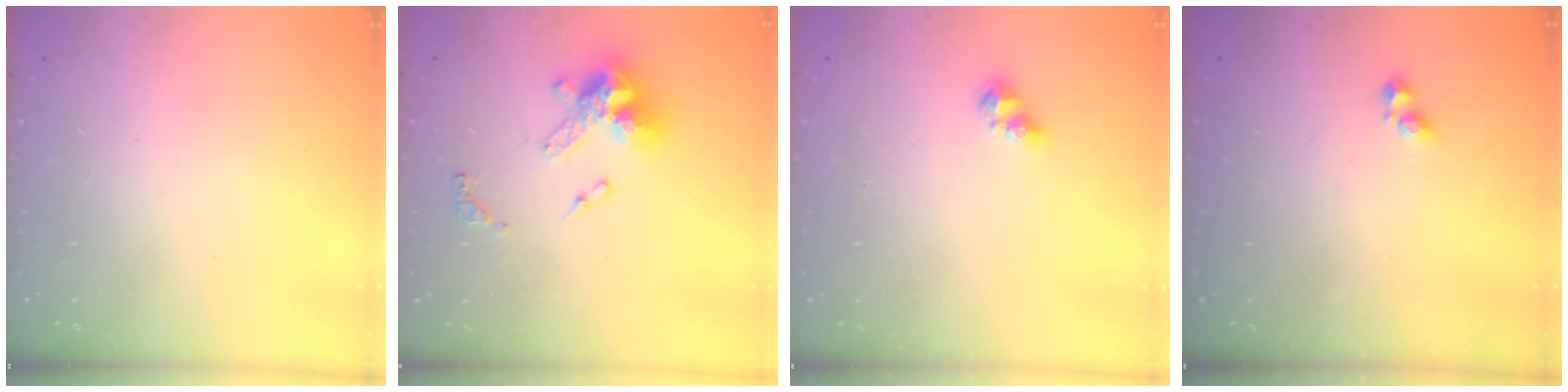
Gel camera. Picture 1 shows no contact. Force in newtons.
{"total": 14.1, "press": 14.1, "slide": 0.9}
{"total": 5.7, "press": 5.7, "slide": 0.5}
{"total": 1.6, "press": 1.5, "slide": 0.3}